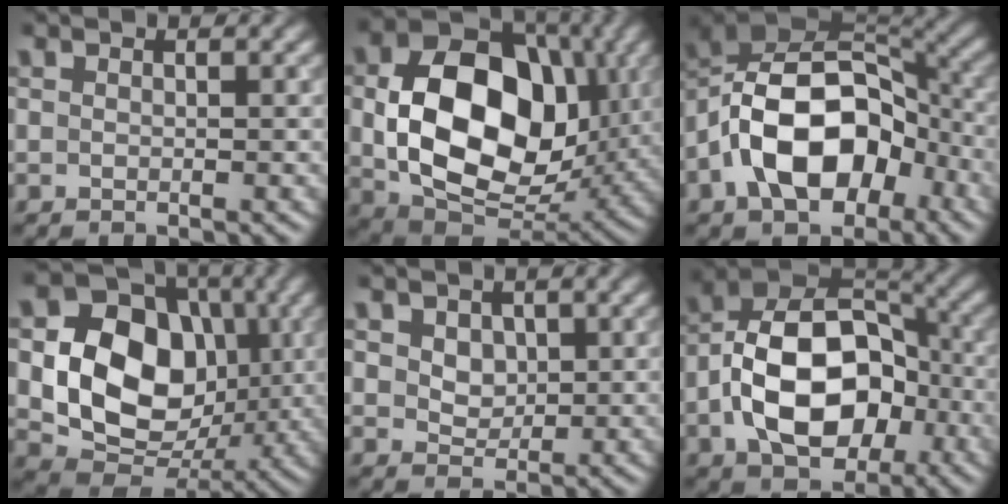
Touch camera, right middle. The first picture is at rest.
{"total": 13.9, "force": [0.5, 9.9, 9.7], "torque": [-0.165, -0.013, 0.017]}
{"total": 12.8, "force": [-4.6, 7.6, 9.2], "torque": [-0.152, 0.008, -0.093]}
{"total": 12.7, "force": [0.6, 10.3, 7.4], "torque": [-0.126, -0.011, 0.007]}
{"total": 2.8, "force": [1.2, 2.0, 1.5], "torque": [-0.035, -0.001, 0.026]}
{"total": 12.1, "force": [-2.8, 7.8, 8.8], "torque": [-0.148, 0.008, -0.060]}